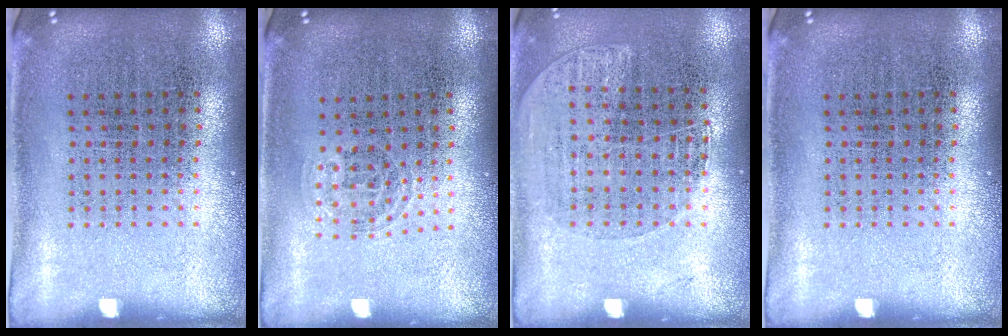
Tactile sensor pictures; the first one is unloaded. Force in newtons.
{"total": 1.0, "press": 0.6, "slide": 0.7}
{"total": 1.1, "press": 1.1, "slide": 0.4}
{"total": 0.0}